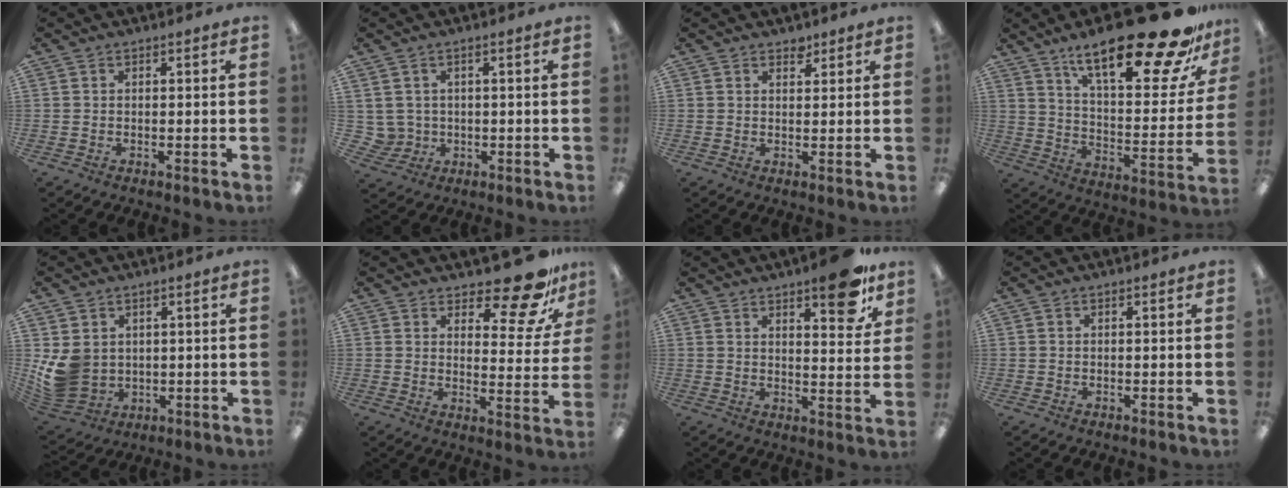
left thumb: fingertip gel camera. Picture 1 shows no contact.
{"total": 4.0, "force": [1.1, 3.8, 0.5], "torque": [-0.023, -0.001, 0.021]}
{"total": 2.2, "force": [1.9, 1.0, 0.6], "torque": [0.004, -0.009, 0.032]}
{"total": 28.5, "force": [19.6, 8.1, 19.1], "torque": [-0.280, -0.127, 0.315]}
{"total": 9.0, "force": [1.3, 7.8, 4.2], "torque": [-0.104, -0.013, 0.028]}
{"total": 14.4, "force": [11.1, 4.9, 7.7], "torque": [-0.097, -0.083, 0.188]}
{"total": 11.0, "force": [7.9, 3.6, 6.9], "torque": [-0.072, -0.049, 0.127]}
{"total": 0.0}